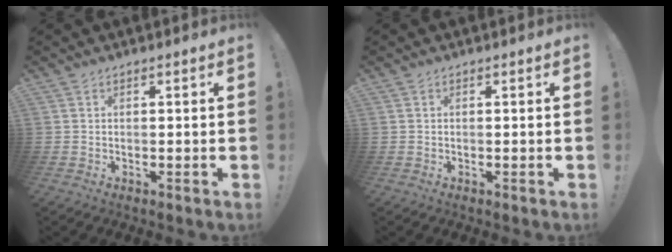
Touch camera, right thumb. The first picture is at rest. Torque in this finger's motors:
{"motor_torque": [-0.08, 0.13, 0.14, -0.05, 0.02]}